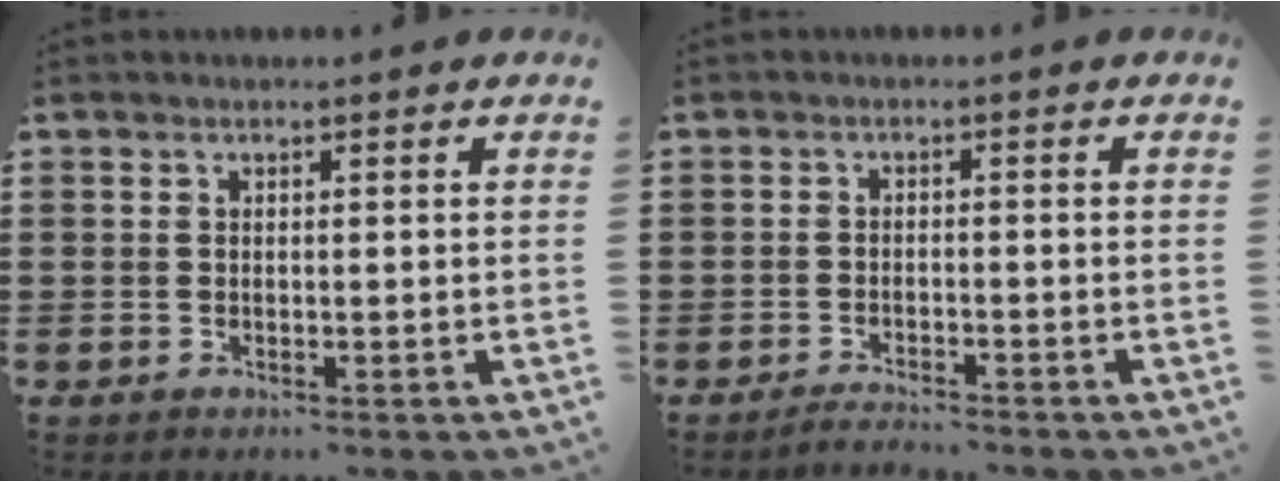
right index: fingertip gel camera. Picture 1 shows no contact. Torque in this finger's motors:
{"motor_torque": [0.49, 1.65, -0.25, -0.08]}